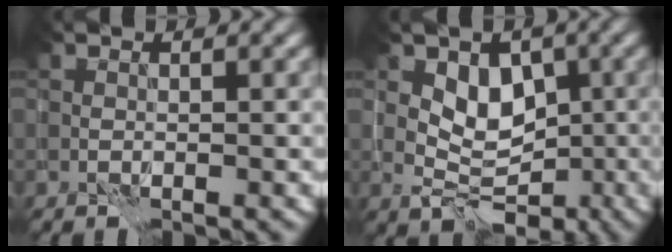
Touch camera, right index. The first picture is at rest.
{"total": 4.5, "force": [0.4, 3.5, 2.8], "torque": [-0.027, -0.002, 0.010]}